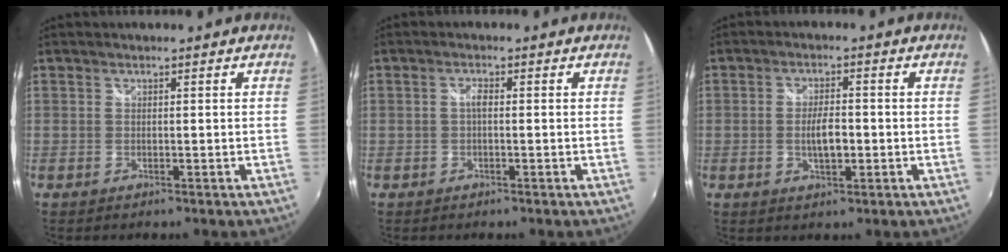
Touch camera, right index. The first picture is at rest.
{"total": 1.4, "force": [-0.2, 0.5, 1.3], "torque": [-0.024, 0.005, -0.006]}
{"total": 4.8, "force": [-0.9, 1.8, 4.3], "torque": [-0.083, 0.000, -0.013]}